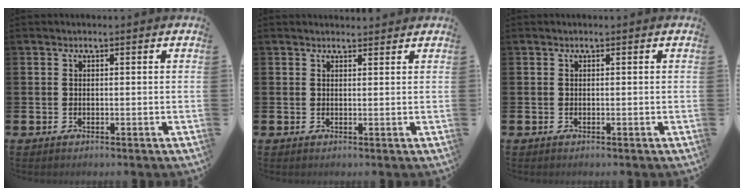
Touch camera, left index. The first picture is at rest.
{"total": 1.2, "force": [1.2, 0.3, 0.1], "torque": [0.008, -0.004, 0.019]}
{"total": 0.0}